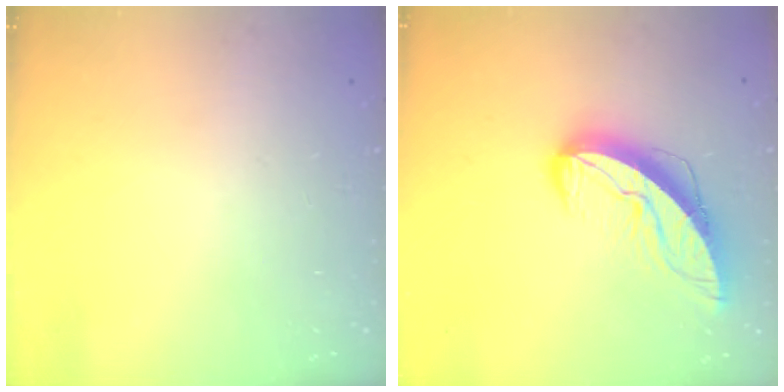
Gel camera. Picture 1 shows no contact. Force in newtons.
{"total": 11.9, "press": 11.8, "slide": 0.9}